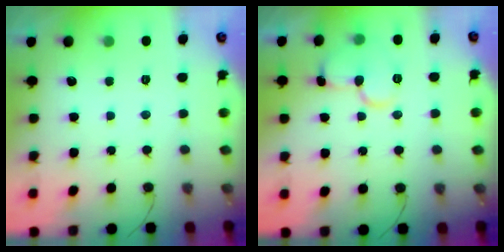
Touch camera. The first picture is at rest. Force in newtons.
{"total": 10.1, "press": 10.1, "slide": 1.1}